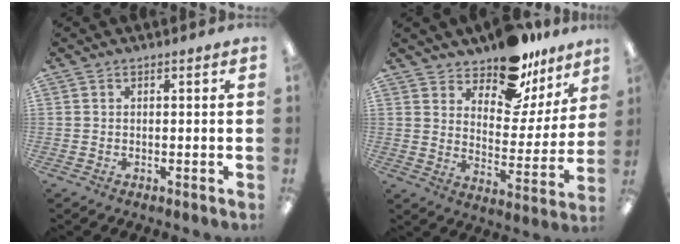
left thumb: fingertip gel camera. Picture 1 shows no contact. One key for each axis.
{"total": 14.8, "fx": 12.4, "fy": 6.2, "fz": 5.3, "tx": -0.074, "ty": -0.097, "tz": 0.221}